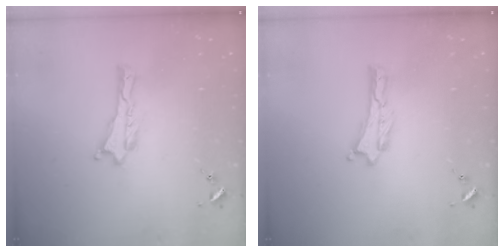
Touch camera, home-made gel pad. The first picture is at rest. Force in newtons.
{"total": 0.0}